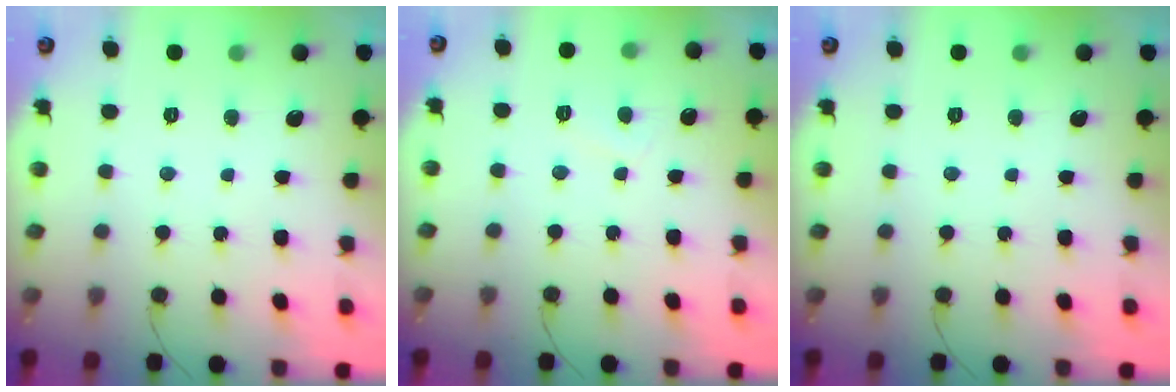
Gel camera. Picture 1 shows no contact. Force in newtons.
{"total": 1.2, "press": 1.2, "slide": 0.3}
{"total": 0.0}